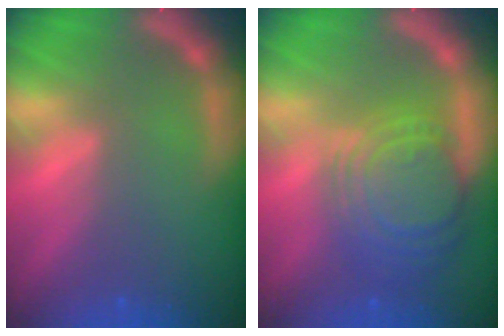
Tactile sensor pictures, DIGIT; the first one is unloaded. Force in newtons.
{"total": 10.0}